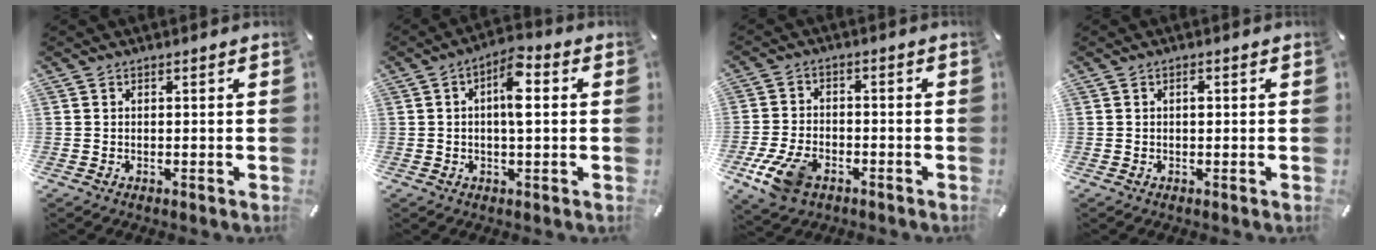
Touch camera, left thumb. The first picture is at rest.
{"total": 7.8, "force": [1.2, 3.1, 7.1], "torque": [-0.112, 0.005, 0.015]}
{"total": 9.0, "force": [-4.6, 5.5, 5.5], "torque": [-0.119, 0.015, -0.082]}
{"total": 1.0, "force": [0.1, 0.4, 0.8], "torque": [-0.017, 0.001, 0.001]}